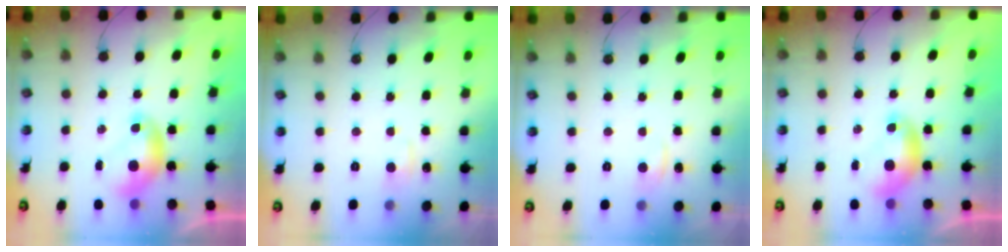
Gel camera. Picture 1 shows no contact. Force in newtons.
{"total": 2.0, "press": 1.9, "slide": 0.6}
{"total": 0.8, "press": 0.0, "slide": 0.8}
{"total": 0.0}